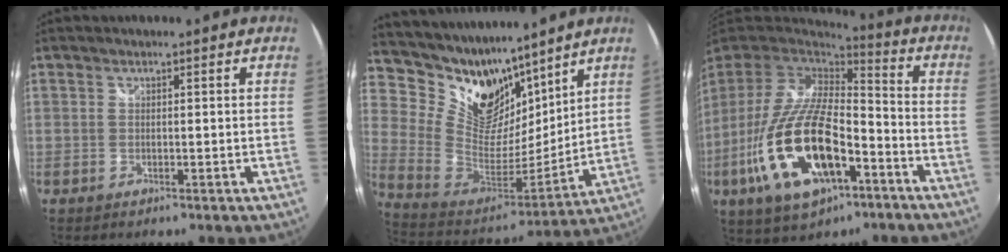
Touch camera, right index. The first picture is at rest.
{"total": 19.5, "force": [14.5, 10.0, 8.3], "torque": [-0.191, -0.005, 0.278]}
{"total": 23.3, "force": [-9.7, 10.2, 18.6], "torque": [-0.384, -0.034, -0.164]}